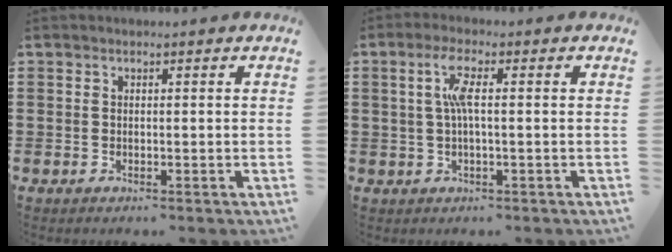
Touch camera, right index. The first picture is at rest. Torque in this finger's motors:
{"motor_torque": [0.72, -0.11, 0.19, 0.06]}